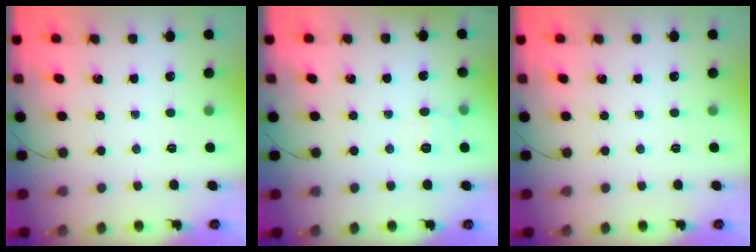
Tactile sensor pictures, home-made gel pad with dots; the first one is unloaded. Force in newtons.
{"total": 7.4, "press": 7.2, "slide": 1.8}
{"total": 0.0}